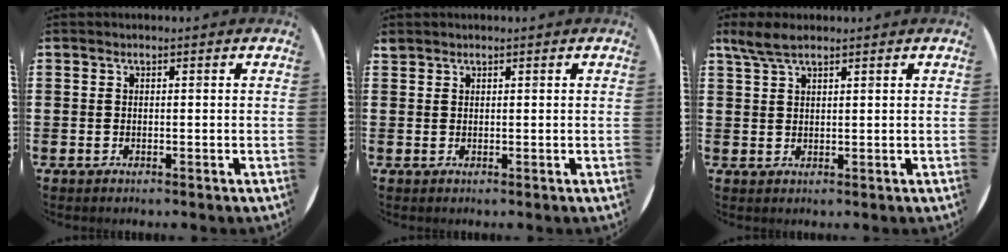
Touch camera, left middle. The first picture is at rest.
{"total": 0.8, "force": [0.8, 0.1, -0.2], "torque": [0.001, 0.003, 0.015]}
{"total": 3.3, "force": [2.5, 0.9, 2.0], "torque": [-0.044, 0.005, 0.047]}